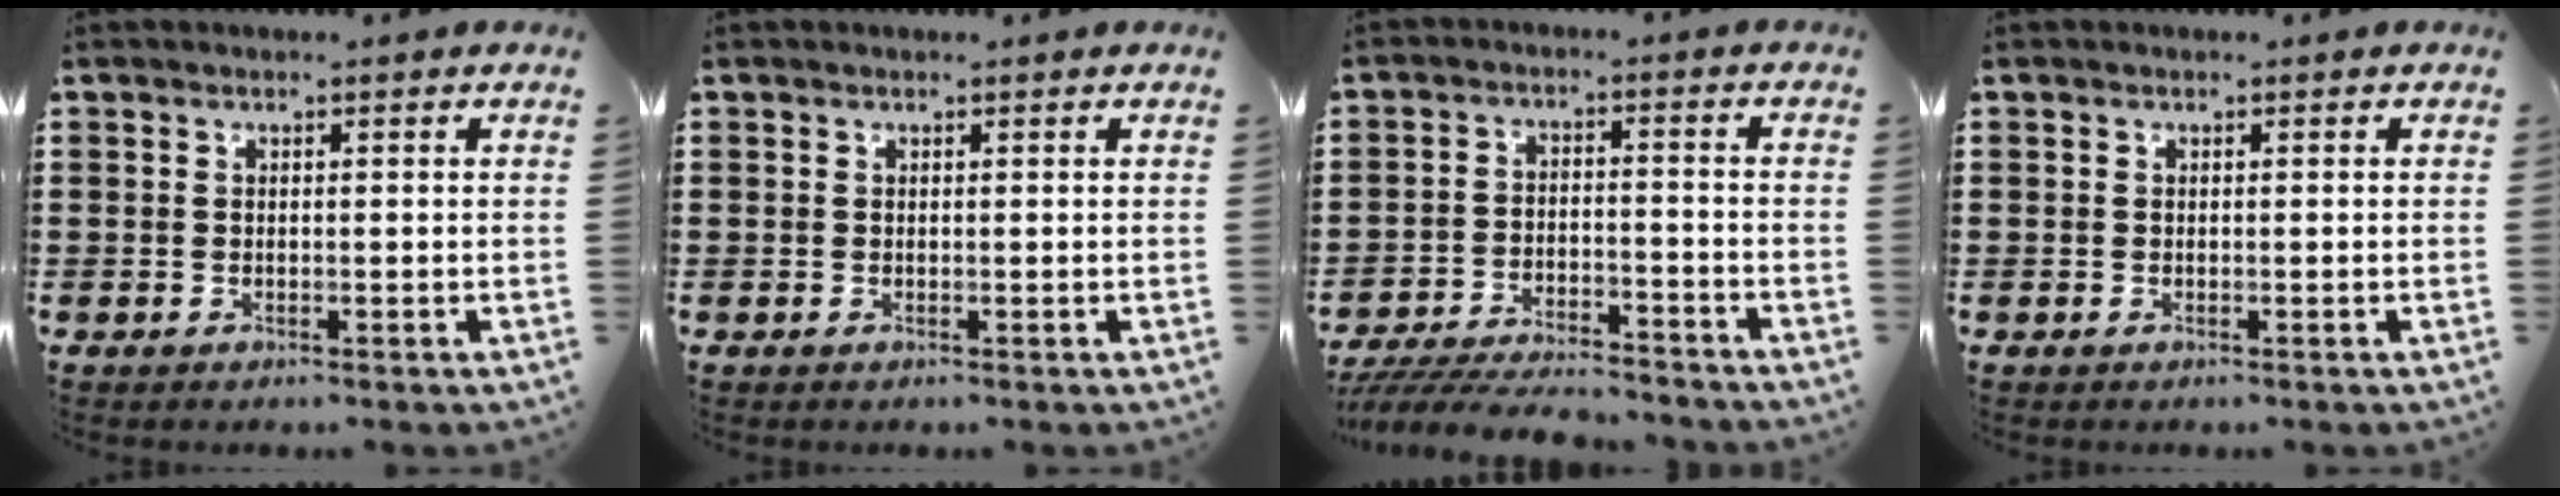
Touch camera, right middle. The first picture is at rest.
{"total": 0.0}
{"total": 6.1, "force": [-5.9, 0.5, 1.5], "torque": [-0.032, 0.002, -0.118]}
{"total": 0.0}